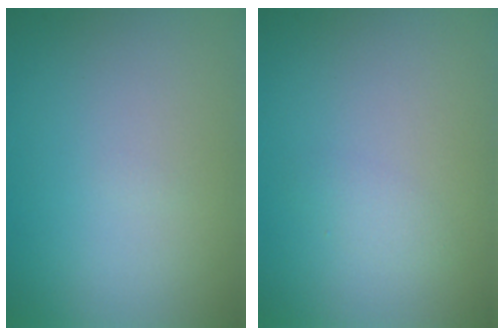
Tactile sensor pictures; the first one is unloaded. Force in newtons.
{"total": 1.0, "press": 1.0, "slide": 0.1}